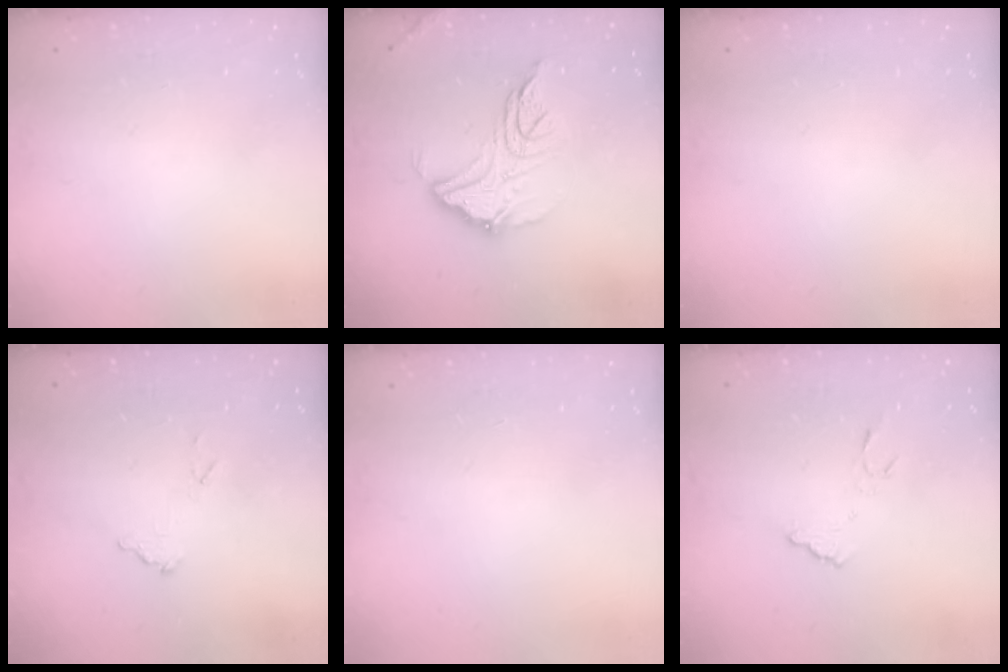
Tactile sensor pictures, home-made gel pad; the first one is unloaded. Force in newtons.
{"total": 14.3, "press": 14.3, "slide": 1.0}
{"total": 0.0}
{"total": 6.5, "press": 6.5, "slide": 0.4}
{"total": 0.0}
{"total": 7.2, "press": 7.1, "slide": 0.5}